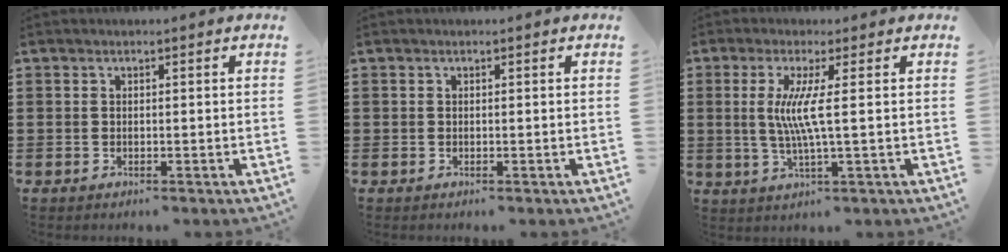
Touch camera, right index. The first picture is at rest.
{"total": 0.0}
{"total": 6.3, "force": [0.6, -0.3, 6.3], "torque": [-0.133, -0.015, 0.002]}